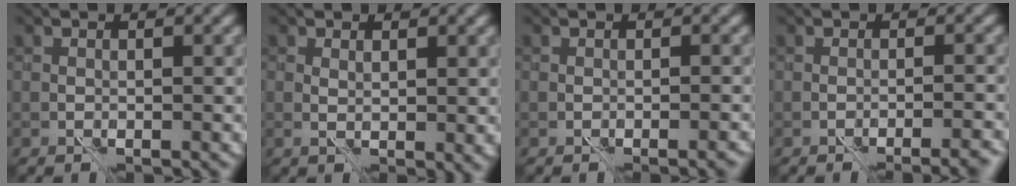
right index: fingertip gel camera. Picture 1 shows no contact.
{"total": 1.3, "force": [0.9, 0.2, 0.9], "torque": [-0.013, -0.002, 0.018]}
{"total": 1.3, "force": [-1.0, 0.3, 0.8], "torque": [-0.009, -0.004, -0.014]}
{"total": 3.0, "force": [-2.5, 0.3, 1.5], "torque": [-0.023, 0.004, -0.032]}